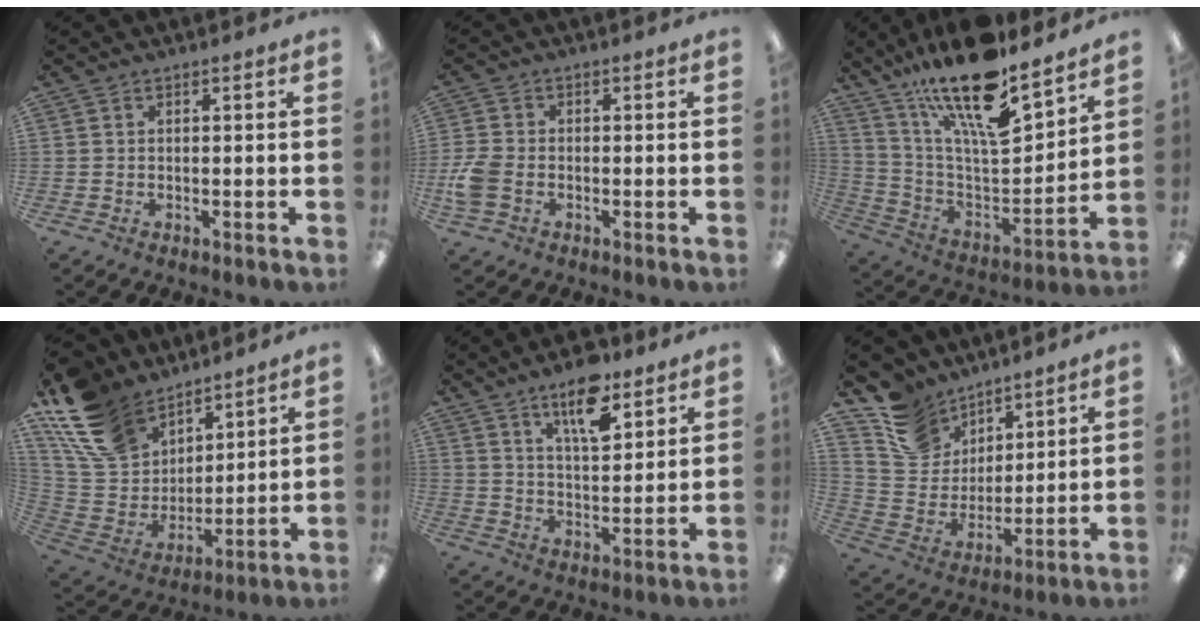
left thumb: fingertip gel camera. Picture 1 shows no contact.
{"total": 6.2, "force": [-1.6, 4.5, 4.0], "torque": [-0.088, 0.009, -0.030]}
{"total": 22.4, "force": [16.6, 6.4, 13.7], "torque": [-0.252, -0.111, 0.281]}
{"total": 19.0, "force": [12.6, 11.9, 7.7], "torque": [-0.178, -0.068, 0.242]}
{"total": 11.6, "force": [7.7, 4.6, 7.4], "torque": [-0.105, -0.041, 0.129]}
{"total": 12.7, "force": [9.4, 8.3, 2.2], "torque": [-0.068, -0.065, 0.190]}